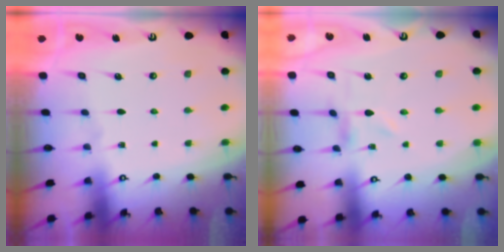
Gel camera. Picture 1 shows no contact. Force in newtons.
{"total": 0.0}